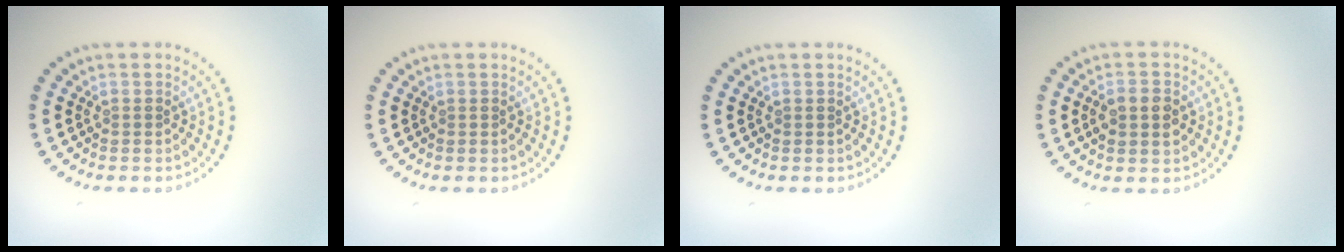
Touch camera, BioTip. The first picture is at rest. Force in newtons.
{"total": 0.0}
{"total": 0.0}
{"total": 3.0, "press": 3.0, "slide": 0.1}